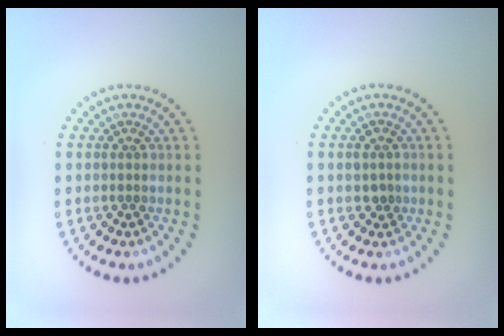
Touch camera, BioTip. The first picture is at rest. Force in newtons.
{"total": 1.1, "press": 1.1, "slide": 0.3}